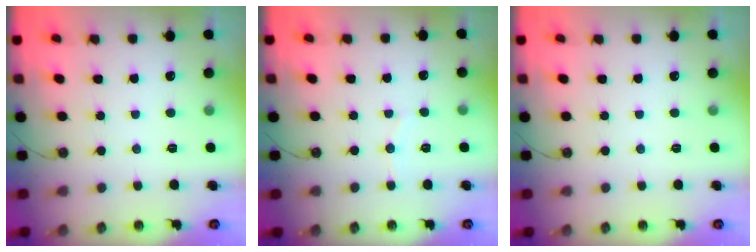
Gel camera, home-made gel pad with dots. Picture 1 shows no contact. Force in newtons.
{"total": 3.7, "press": 3.7, "slide": 0.3}
{"total": 0.0}